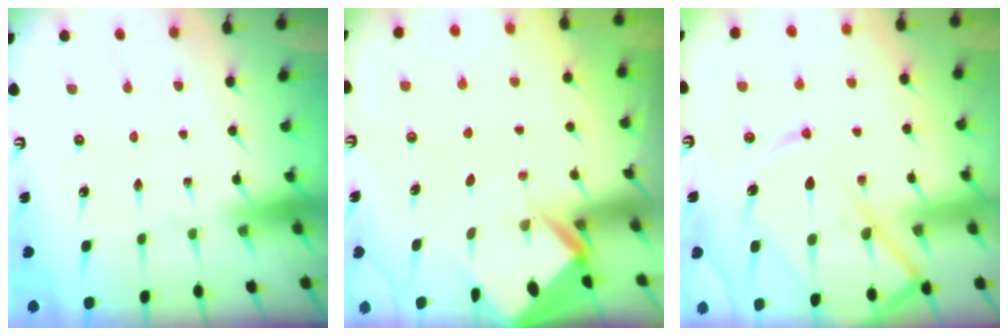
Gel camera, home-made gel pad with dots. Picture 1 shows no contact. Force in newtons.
{"total": 3.4, "press": 3.4, "slide": 0.2}
{"total": 13.6, "press": 13.5, "slide": 1.2}